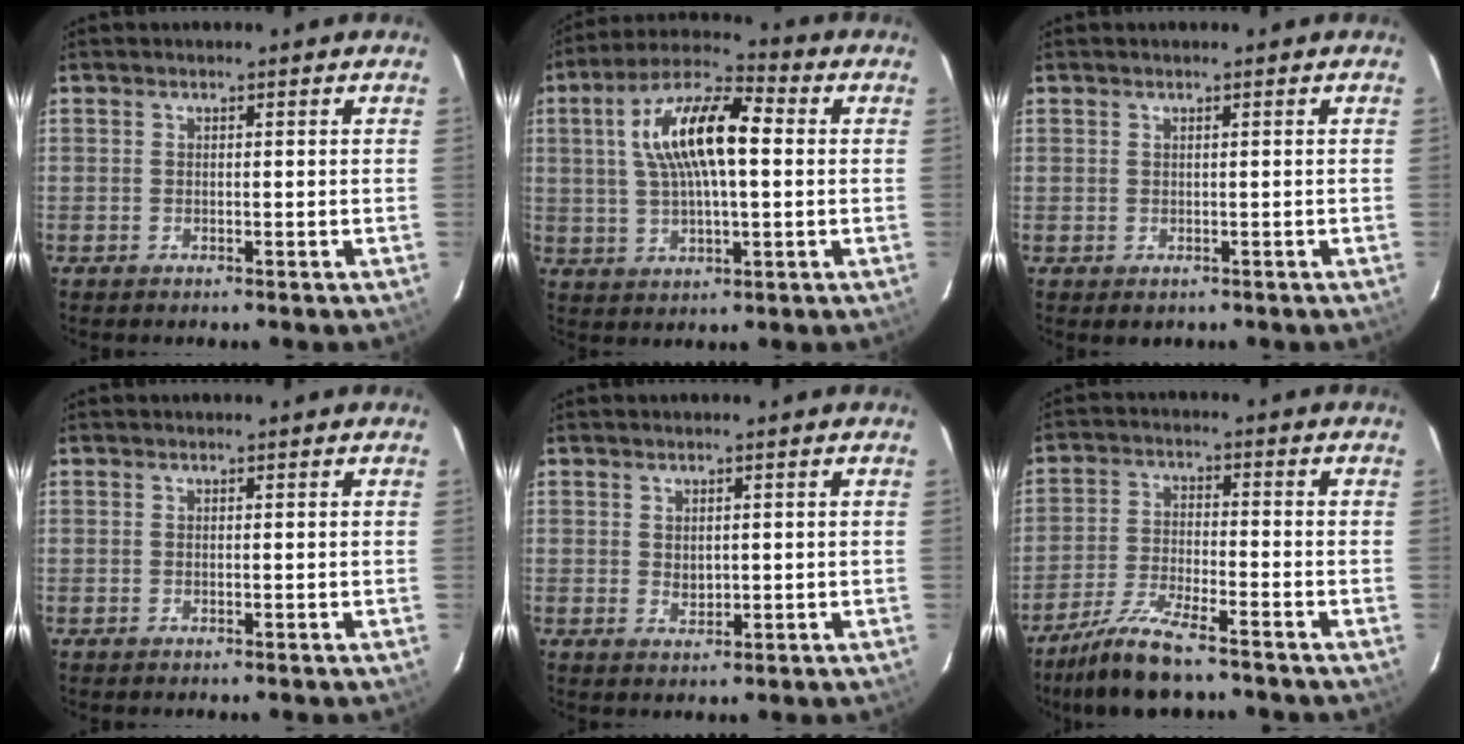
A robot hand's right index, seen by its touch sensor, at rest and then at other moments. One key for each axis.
{"total": 14.9, "fx": 2.5, "fy": 5.4, "fz": 13.6, "tx": -0.254, "ty": 0.024, "tz": 0.039}
{"total": 1.0, "fx": 0.1, "fy": 1.0, "fz": 0.0, "tx": 0.005, "ty": 0.000, "tz": 0.004}
{"total": 0.0}
{"total": 2.2, "fx": 0.2, "fy": 1.7, "fz": 1.4, "tx": -0.019, "ty": -0.001, "tz": 0.007}
{"total": 10.2, "fx": -8.5, "fy": 1.5, "fz": 5.5, "tx": -0.124, "ty": -0.017, "tz": -0.157}